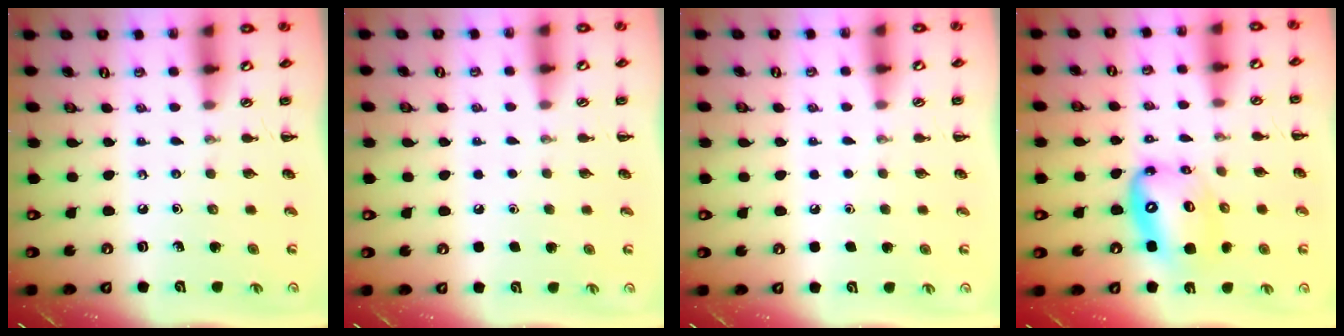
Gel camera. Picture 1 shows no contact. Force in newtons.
{"total": 1.8, "press": 1.8, "slide": 0.1}
{"total": 1.6, "press": 1.6, "slide": 0.1}
{"total": 12.7, "press": 12.2, "slide": 3.6}